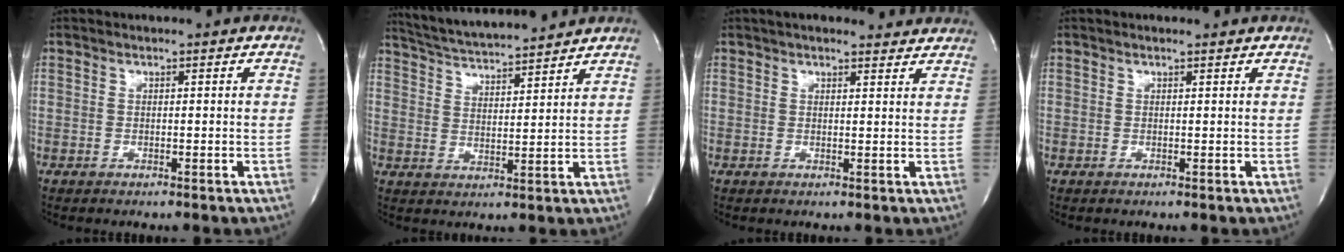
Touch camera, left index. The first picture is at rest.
{"total": 12.4, "force": [11.6, 0.2, 4.3], "torque": [-0.086, 0.018, 0.188]}
{"total": 8.8, "force": [8.0, 2.0, 3.1], "torque": [-0.037, 0.018, 0.088]}
{"total": 1.0, "force": [1.0, 0.0, 0.3], "torque": [-0.011, 0.005, 0.013]}